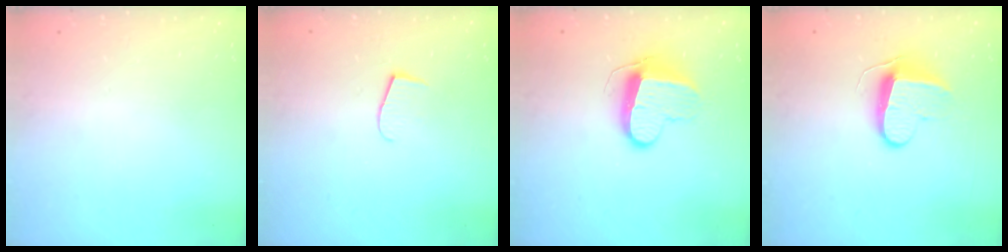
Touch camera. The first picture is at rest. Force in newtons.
{"total": 5.5, "press": 5.5, "slide": 0.6}
{"total": 10.5, "press": 10.5, "slide": 0.4}
{"total": 9.6, "press": 9.6, "slide": 0.4}